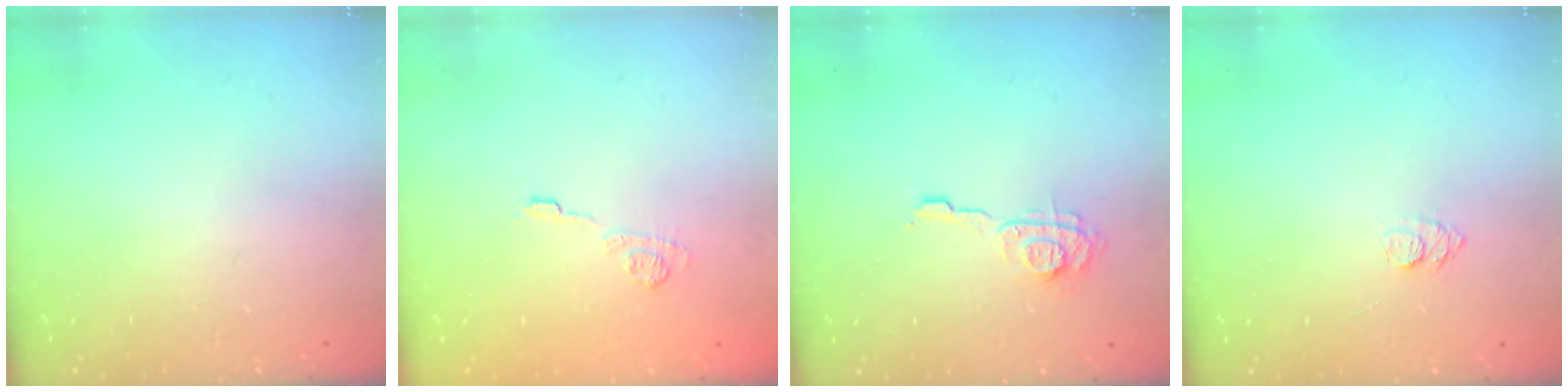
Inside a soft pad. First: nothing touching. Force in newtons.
{"total": 8.0, "press": 7.9, "slide": 1.0}
{"total": 9.0, "press": 9.0, "slide": 0.4}
{"total": 5.0, "press": 5.0, "slide": 0.5}